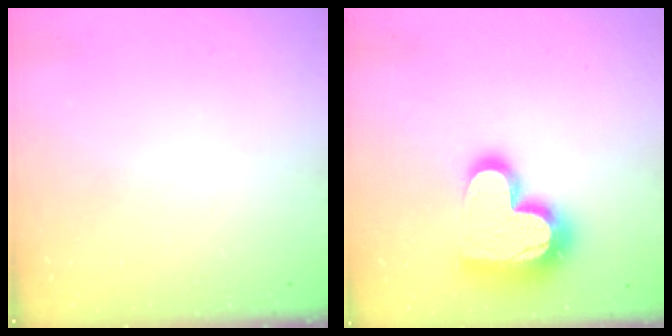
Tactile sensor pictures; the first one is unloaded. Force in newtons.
{"total": 17.8, "press": 17.7, "slide": 1.5}